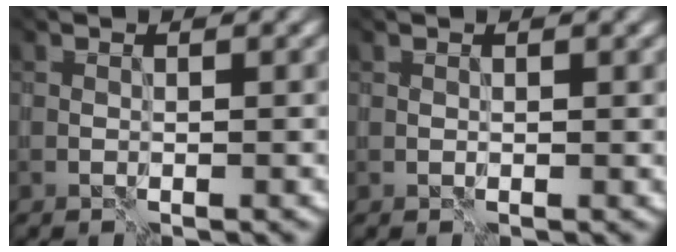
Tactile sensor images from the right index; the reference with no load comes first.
{"total": 0.0}